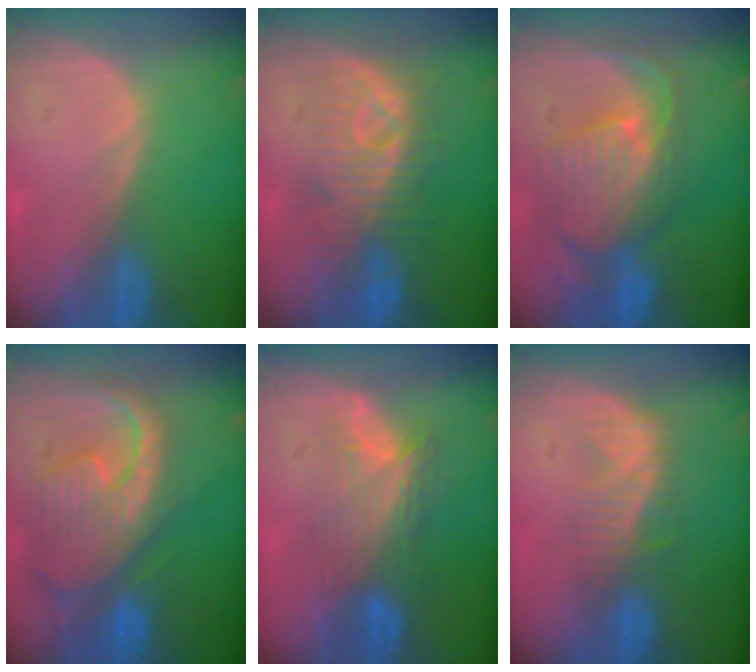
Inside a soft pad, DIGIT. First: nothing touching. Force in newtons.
{"total": 8.2, "press": 8.2, "slide": 0.2}
{"total": 10.8, "press": 9.5, "slide": 5.2}
{"total": 12.4, "press": 10.6, "slide": 6.4}
{"total": 7.6, "press": 7.3, "slide": 2.3}
{"total": 5.2, "press": 5.0, "slide": 1.3}